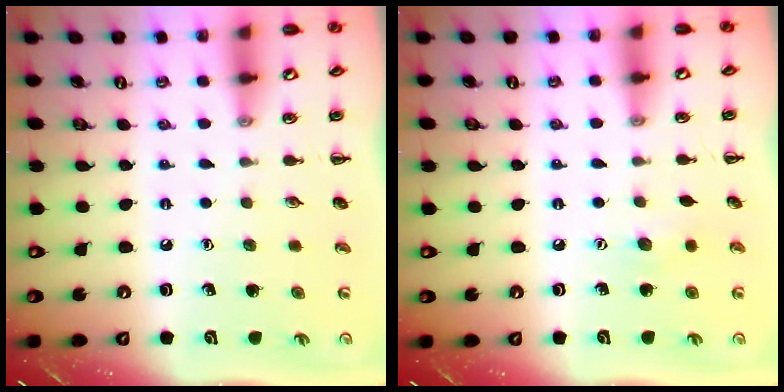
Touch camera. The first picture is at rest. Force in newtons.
{"total": 5.5, "press": 5.4, "slide": 1.1}